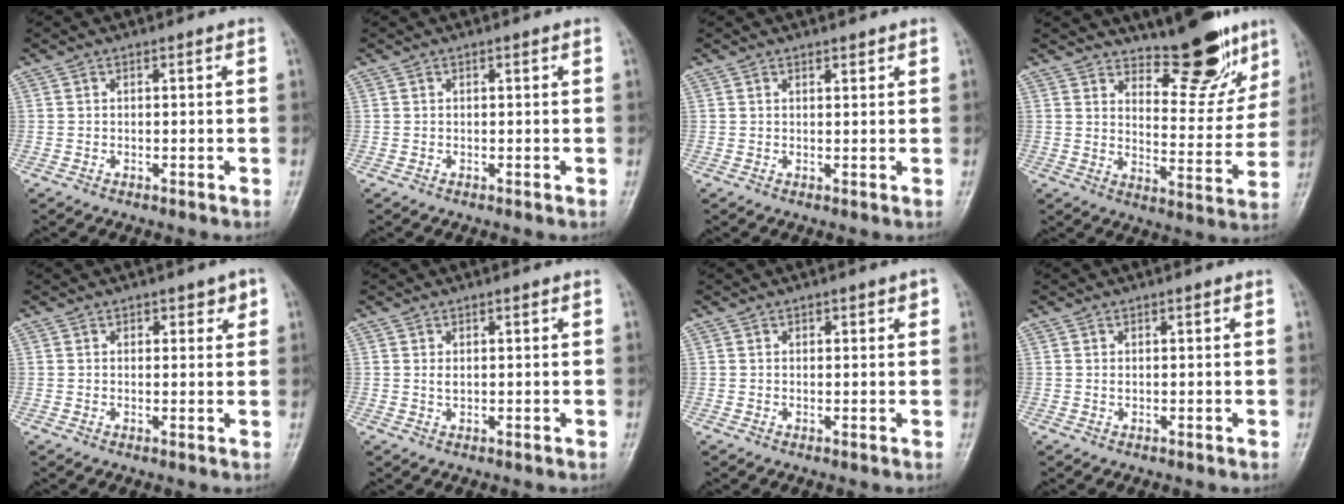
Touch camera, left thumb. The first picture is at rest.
{"total": 0.0}
{"total": 1.3, "force": [1.0, 0.5, 0.6], "torque": [-0.006, -0.006, 0.015]}
{"total": 13.8, "force": [10.6, 4.8, 7.4], "torque": [-0.059, -0.080, 0.159]}
{"total": 3.2, "force": [1.7, 1.8, 2.0], "torque": [-0.003, -0.006, 0.021]}
{"total": 1.7, "force": [0.8, 0.7, 1.3], "torque": [-0.022, -0.002, 0.017]}
{"total": 2.2, "force": [1.1, 1.0, 1.6], "torque": [-0.013, -0.002, 0.014]}
{"total": 1.0, "force": [0.6, 0.4, 0.7], "torque": [-0.010, 0.000, 0.010]}